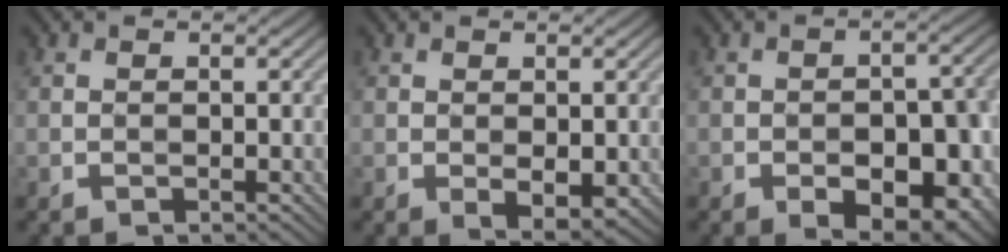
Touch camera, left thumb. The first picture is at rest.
{"total": 2.6, "force": [-0.4, 1.2, 2.2], "torque": [-0.040, -0.007, -0.002]}
{"total": 10.2, "force": [-4.9, 5.2, 7.2], "torque": [-0.088, 0.004, -0.059]}